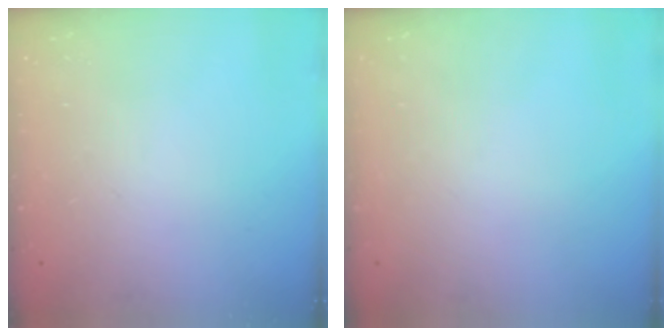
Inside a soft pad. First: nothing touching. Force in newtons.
{"total": 0.0}